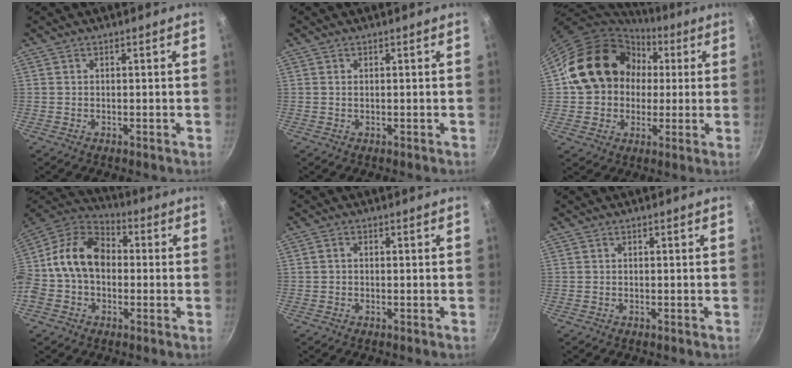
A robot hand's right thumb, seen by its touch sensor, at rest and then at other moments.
{"total": 0.6, "force": [0.2, 0.3, 0.5], "torque": [-0.010, 0.000, 0.004]}
{"total": 20.3, "force": [3.2, 17.0, 10.6], "torque": [-0.168, 0.042, 0.052]}
{"total": 15.5, "force": [0.1, 11.5, 10.3], "torque": [-0.157, 0.040, -0.016]}
{"total": 1.1, "force": [0.0, 0.9, 0.6], "torque": [-0.012, 0.006, 0.000]}
{"total": 0.0}